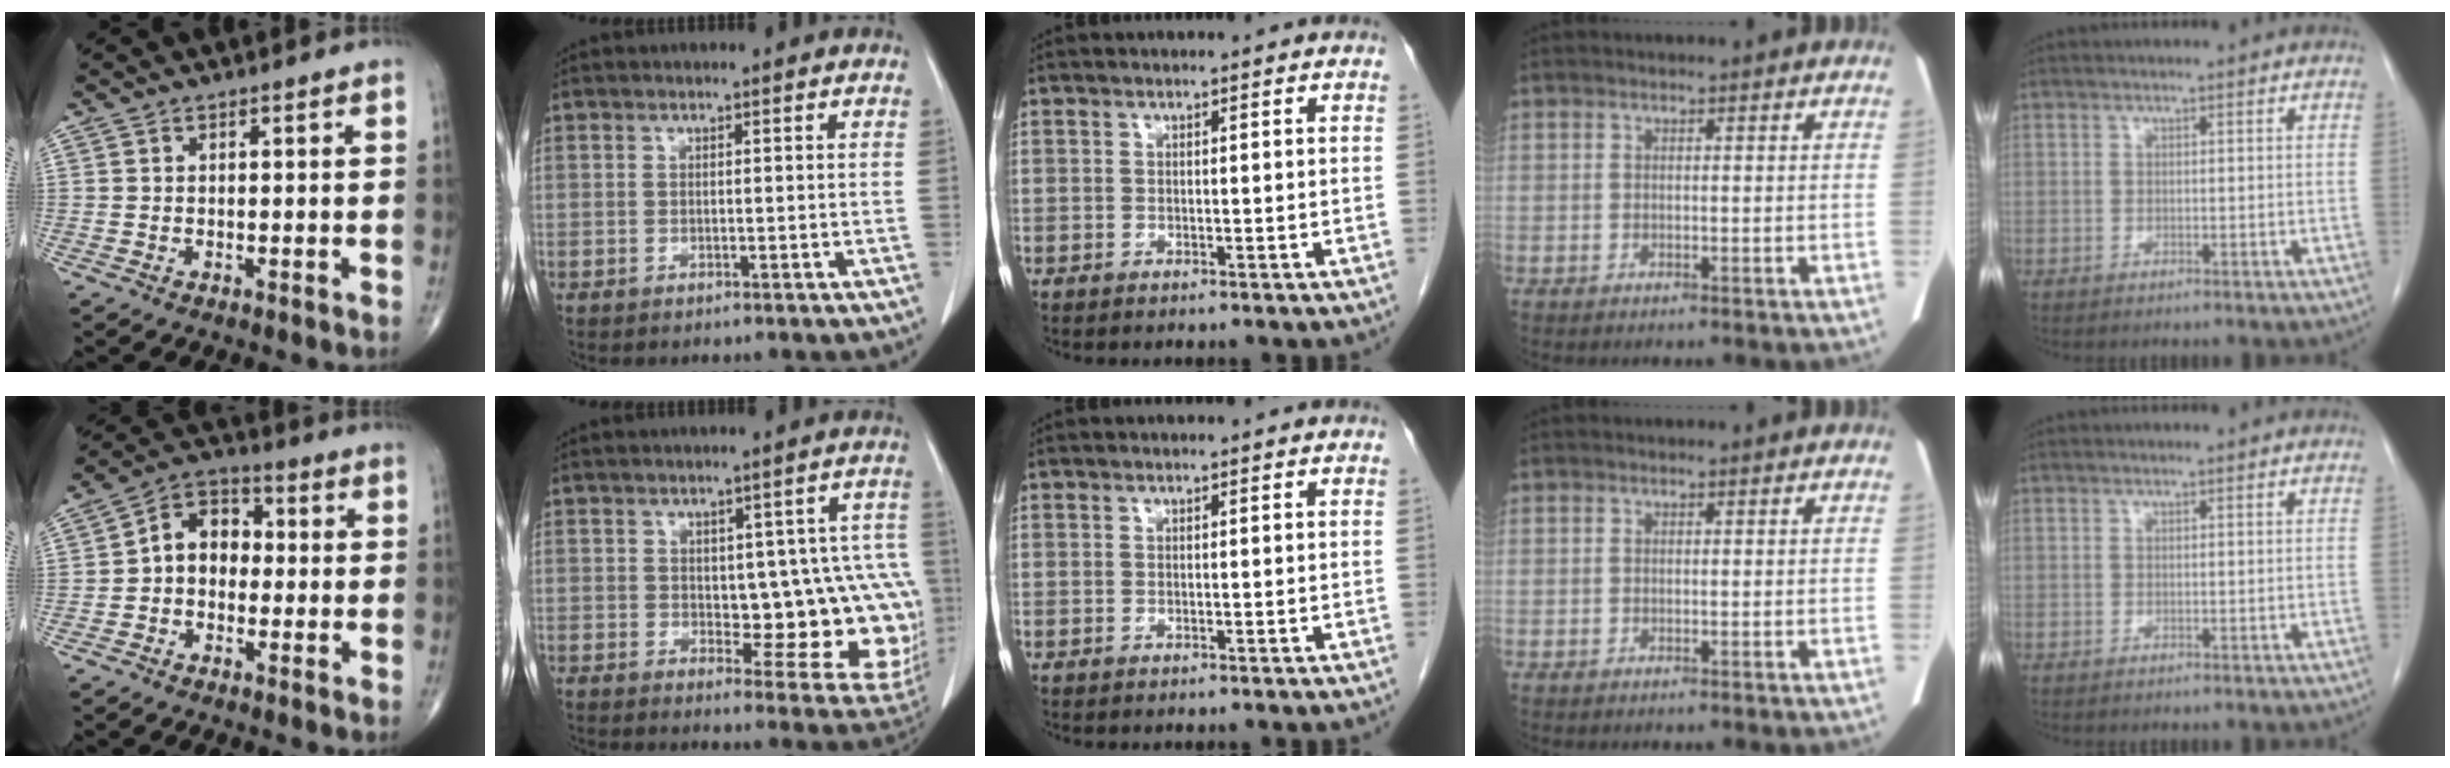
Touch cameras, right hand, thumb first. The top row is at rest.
{"thumb": {"total": 8.3, "force": [-0.5, 6.3, 5.3], "torque": [-0.055, 0.030, -0.027]}, "index": {"total": 18.0, "force": [-0.8, 7.9, 16.2], "torque": [-0.151, 0.024, 0.018]}}